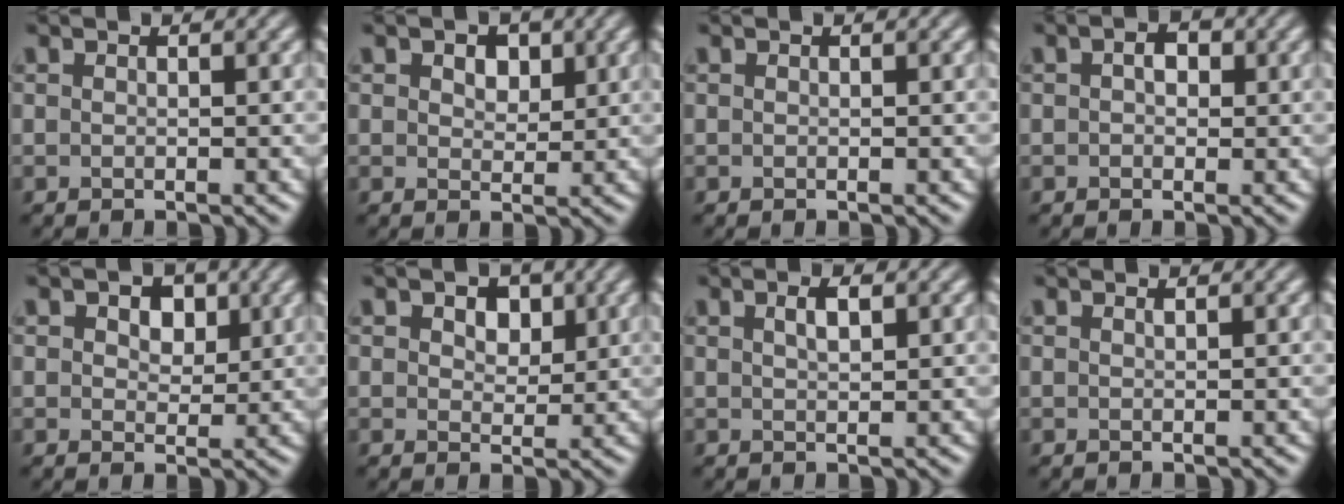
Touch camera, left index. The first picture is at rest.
{"total": 2.7, "force": [1.2, 1.8, 1.6], "torque": [-0.025, 0.002, 0.015]}
{"total": 0.0}
{"total": 1.9, "force": [0.4, 1.2, 1.3], "torque": [-0.016, 0.001, 0.001]}
{"total": 3.8, "force": [1.6, 2.5, 2.4], "torque": [-0.030, 0.004, 0.011]}
{"total": 3.2, "force": [1.4, 2.1, 2.0], "torque": [-0.028, 0.003, 0.011]}
{"total": 1.6, "force": [0.7, 0.5, 1.3], "torque": [-0.023, 0.003, 0.014]}
{"total": 0.0}